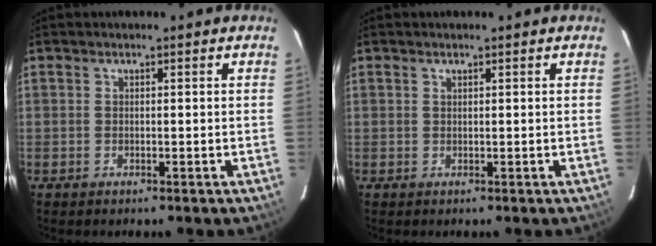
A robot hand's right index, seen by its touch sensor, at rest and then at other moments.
{"total": 0.0}